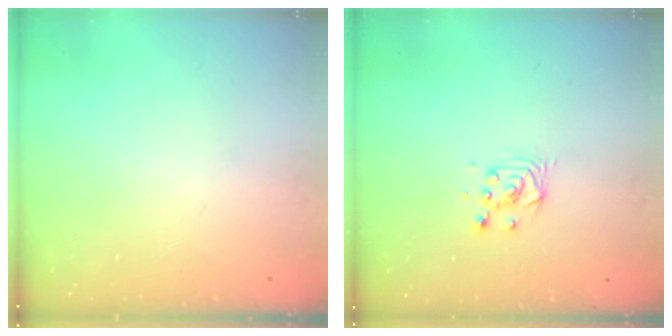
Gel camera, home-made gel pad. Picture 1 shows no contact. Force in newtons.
{"total": 3.9, "press": 3.8, "slide": 0.4}